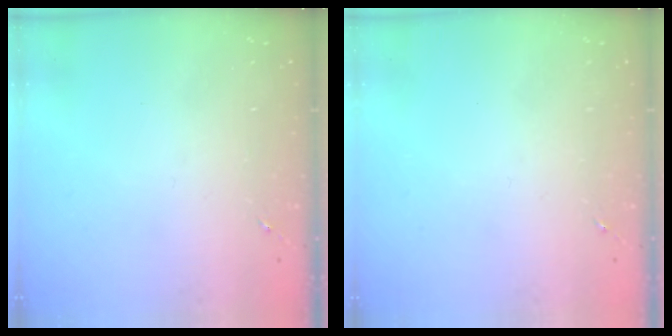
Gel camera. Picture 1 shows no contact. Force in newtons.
{"total": 0.0}